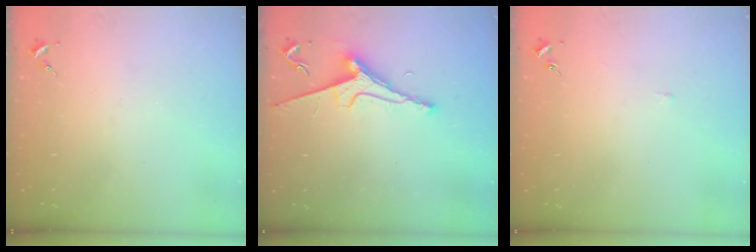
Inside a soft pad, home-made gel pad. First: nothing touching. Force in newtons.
{"total": 8.3, "press": 8.2, "slide": 1.2}
{"total": 2.4, "press": 2.4, "slide": 0.3}